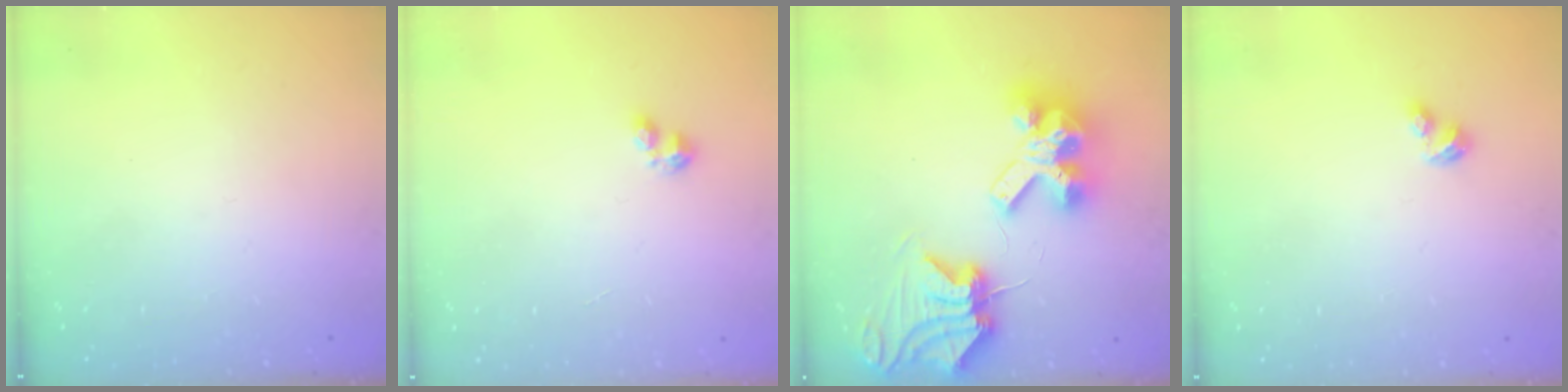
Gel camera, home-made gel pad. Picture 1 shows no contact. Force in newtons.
{"total": 2.8, "press": 2.8, "slide": 0.5}
{"total": 14.5, "press": 14.4, "slide": 1.7}
{"total": 3.1, "press": 3.0, "slide": 0.5}